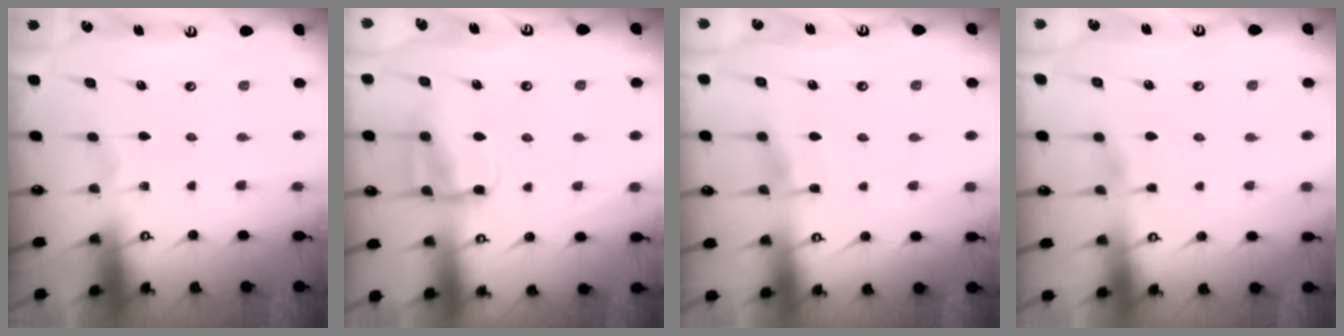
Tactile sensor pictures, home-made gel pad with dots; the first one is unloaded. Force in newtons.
{"total": 11.4, "press": 11.3, "slide": 1.2}
{"total": 5.3, "press": 5.3, "slide": 0.6}
{"total": 1.6, "press": 1.5, "slide": 0.4}